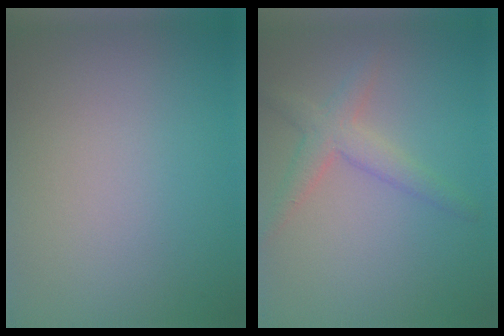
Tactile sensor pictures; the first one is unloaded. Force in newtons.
{"total": 2.7, "press": 2.7, "slide": 0.1}